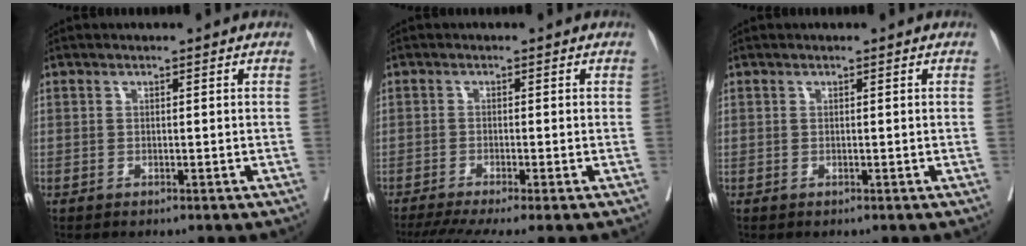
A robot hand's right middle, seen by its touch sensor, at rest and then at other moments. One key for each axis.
{"total": 8.1, "fx": -6.3, "fy": 0.0, "fz": 5.1, "tx": -0.069, "ty": -0.014, "tz": -0.100}
{"total": 0.0}